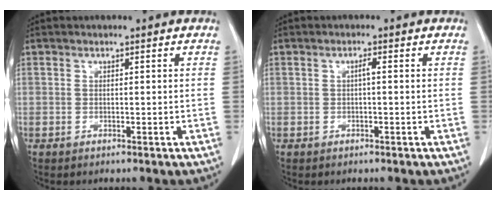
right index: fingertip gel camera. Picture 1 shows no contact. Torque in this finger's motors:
{"motor_torque": [0.17, -0.11, 0.08, 0.03]}